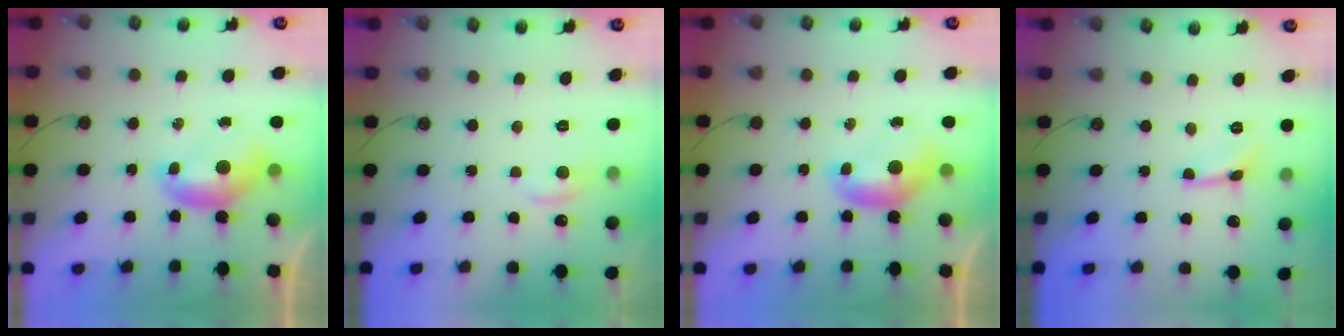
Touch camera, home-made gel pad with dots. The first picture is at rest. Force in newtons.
{"total": 1.4, "press": 1.1, "slide": 0.9}
{"total": 0.0}
{"total": 1.6, "press": 1.5, "slide": 0.4}